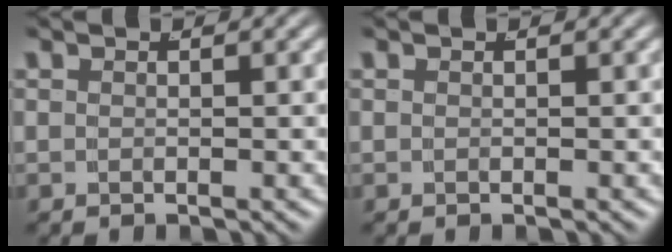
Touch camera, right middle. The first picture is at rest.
{"total": 0.0}